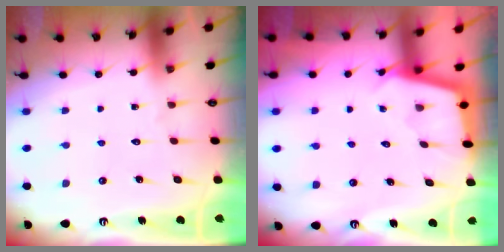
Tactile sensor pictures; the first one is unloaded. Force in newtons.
{"total": 2.3, "press": 2.3, "slide": 0.2}